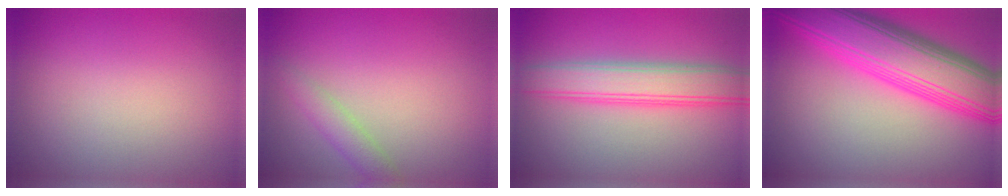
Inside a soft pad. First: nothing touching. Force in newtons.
{"total": 1.8, "press": 1.8, "slide": 0.1}
{"total": 5.3, "press": 5.2, "slide": 0.2}
{"total": 9.6, "press": 9.6, "slide": 0.3}